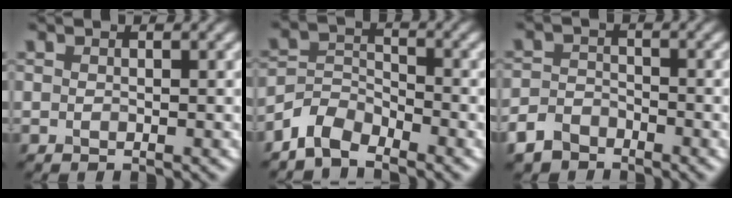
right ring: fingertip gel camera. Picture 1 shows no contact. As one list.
[{"total": 3.7, "force": [-3.2, 1.5, 1.1], "torque": [-0.018, 0.005, -0.075]}, {"total": 3.6, "force": [-2.9, 2.0, 1.0], "torque": [-0.019, -0.003, -0.066]}]